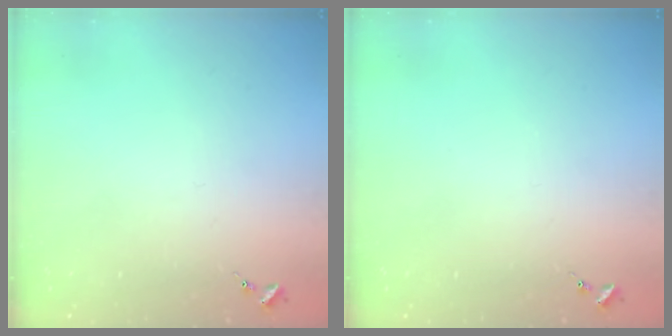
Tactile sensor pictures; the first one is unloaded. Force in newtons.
{"total": 0.0}